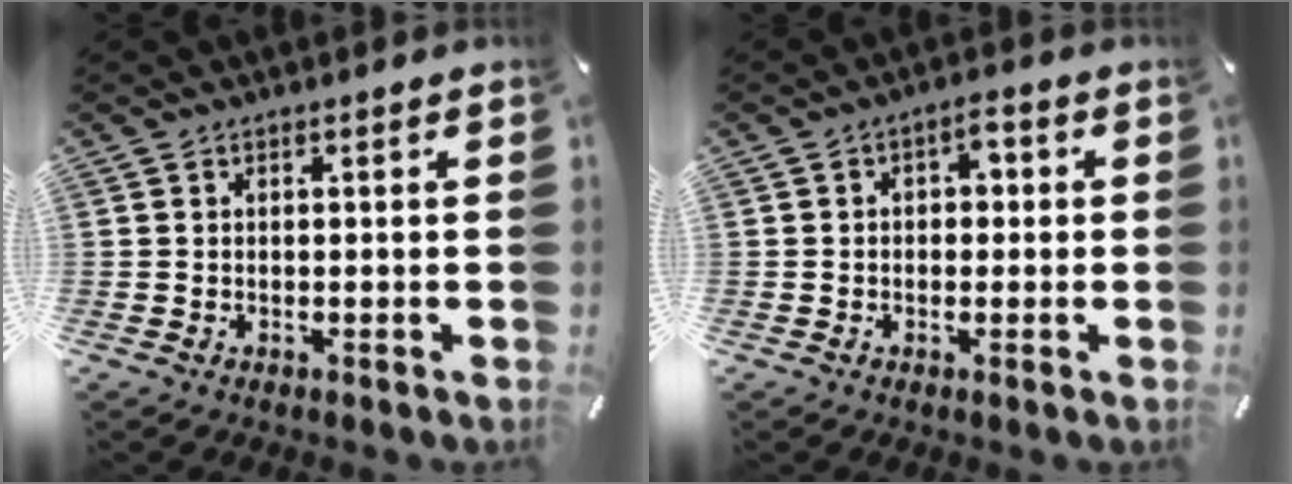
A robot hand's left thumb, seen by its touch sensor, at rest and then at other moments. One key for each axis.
{"total": 3.2, "fx": -0.2, "fy": 2.3, "fz": 2.2, "tx": -0.028, "ty": 0.009, "tz": -0.012}